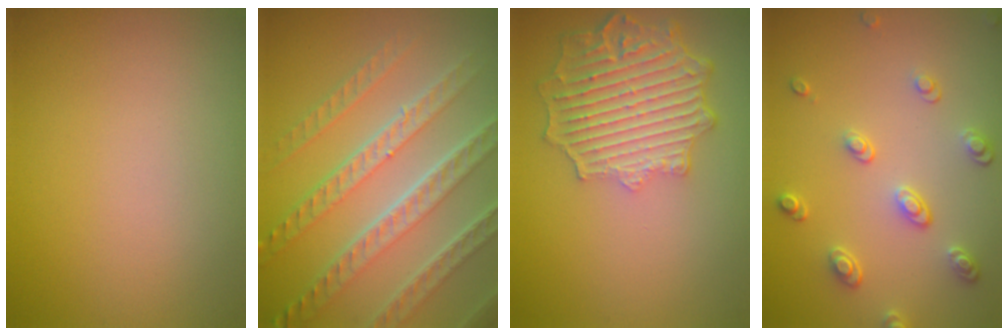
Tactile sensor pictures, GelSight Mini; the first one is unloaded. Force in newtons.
{"total": 8.1, "press": 5.6, "slide": 5.9}
{"total": 6.8, "press": 5.3, "slide": 4.2}
{"total": 2.8, "press": 2.5, "slide": 1.1}